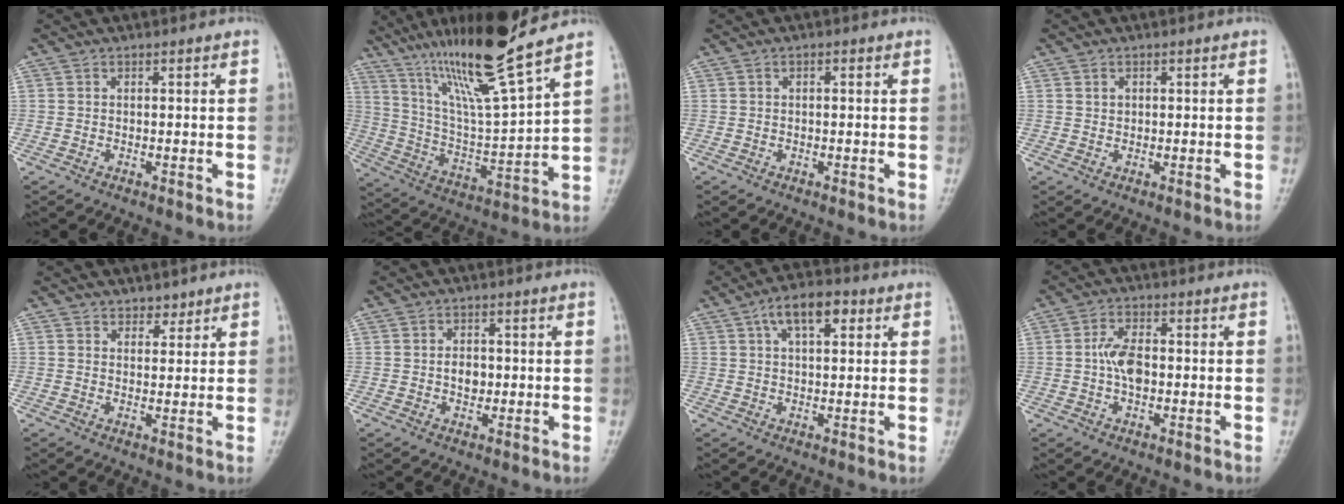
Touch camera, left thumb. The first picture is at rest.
{"total": 19.0, "force": [13.8, 0.4, 13.1], "torque": [-0.216, -0.066, 0.254]}
{"total": 0.9, "force": [0.3, 0.5, 0.7], "torque": [-0.010, 0.002, 0.002]}
{"total": 1.1, "force": [0.4, 0.9, 0.6], "torque": [-0.003, 0.000, 0.008]}
{"total": 2.6, "force": [2.1, 1.5, 0.5], "torque": [0.013, -0.013, 0.027]}
{"total": 3.0, "force": [-0.1, 2.2, 2.0], "torque": [-0.019, 0.002, -0.003]}
{"total": 8.0, "force": [3.3, 3.9, 6.2], "torque": [-0.092, 0.010, 0.046]}
{"total": 5.5, "force": [-0.2, 3.1, 4.5], "torque": [-0.082, 0.009, -0.009]}